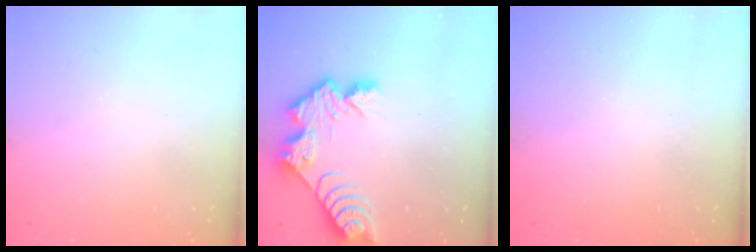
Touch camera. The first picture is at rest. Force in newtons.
{"total": 10.9, "press": 10.9, "slide": 0.8}
{"total": 0.0}